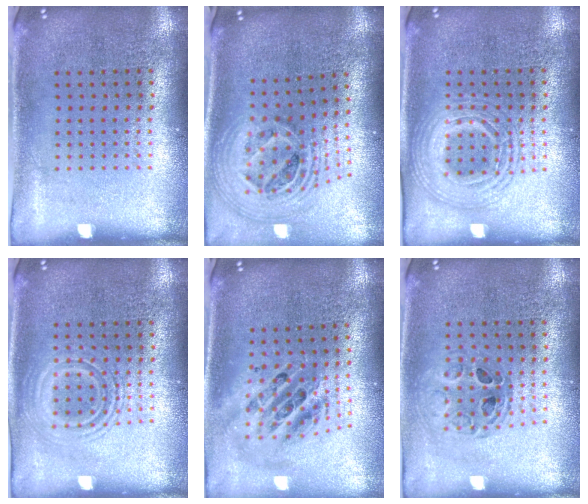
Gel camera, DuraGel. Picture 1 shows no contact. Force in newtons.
{"total": 2.7, "press": 1.9, "slide": 1.9}
{"total": 2.5, "press": 2.4, "slide": 0.2}
{"total": 1.4, "press": 1.4, "slide": 0.2}
{"total": 2.2, "press": 1.7, "slide": 1.4}
{"total": 0.8, "press": 0.8, "slide": 0.0}